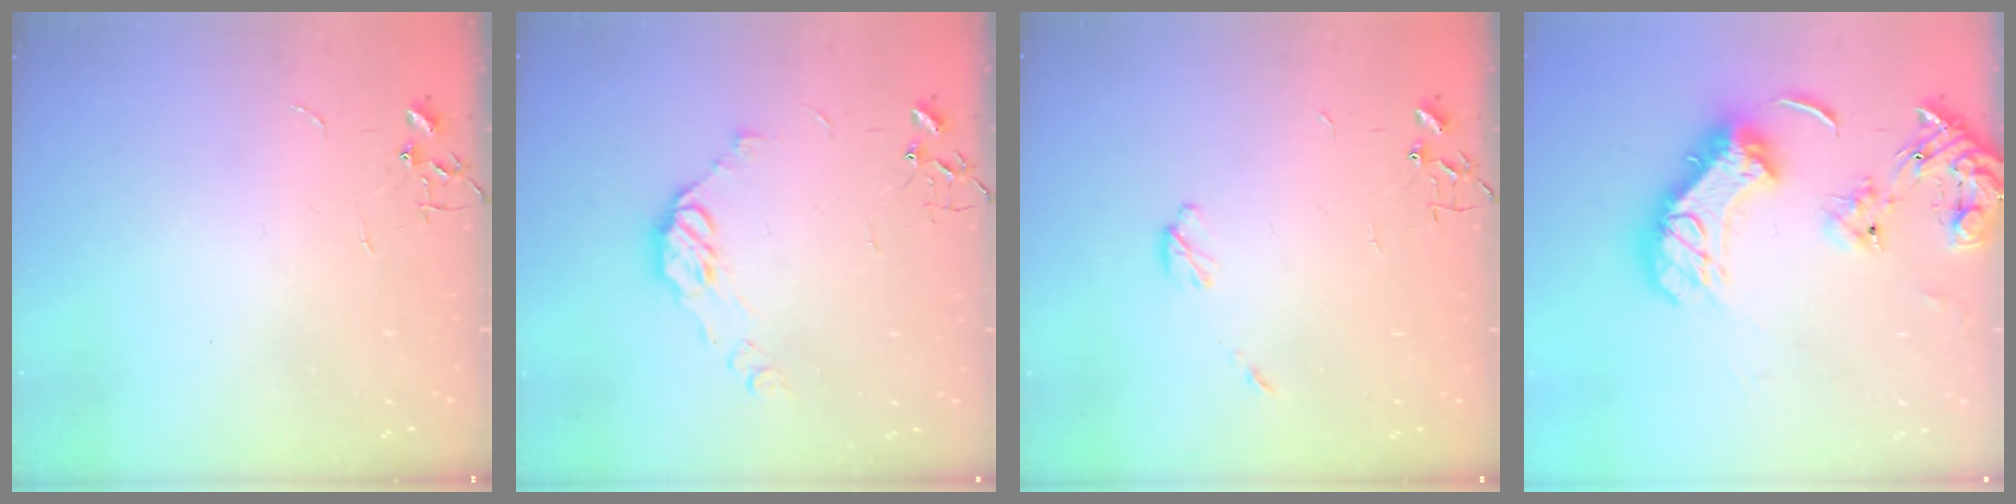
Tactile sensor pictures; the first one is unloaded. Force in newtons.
{"total": 9.0, "press": 9.0, "slide": 1.0}
{"total": 4.0, "press": 4.0, "slide": 0.6}
{"total": 20.0, "press": 19.8, "slide": 2.2}